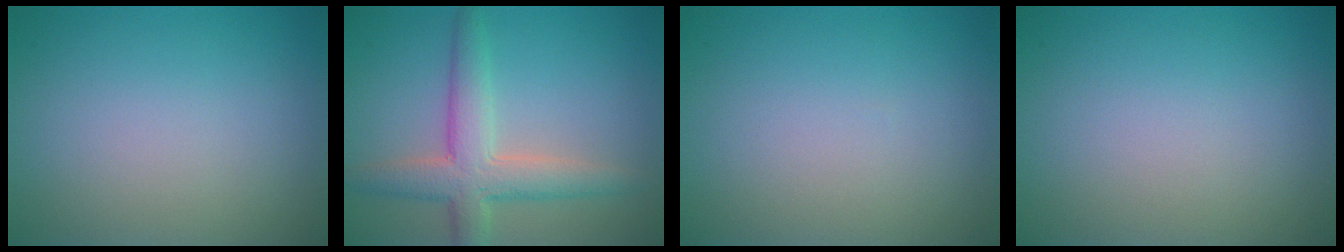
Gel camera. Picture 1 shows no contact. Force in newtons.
{"total": 4.9, "press": 4.9, "slide": 0.4}
{"total": 0.0}
{"total": 0.0}